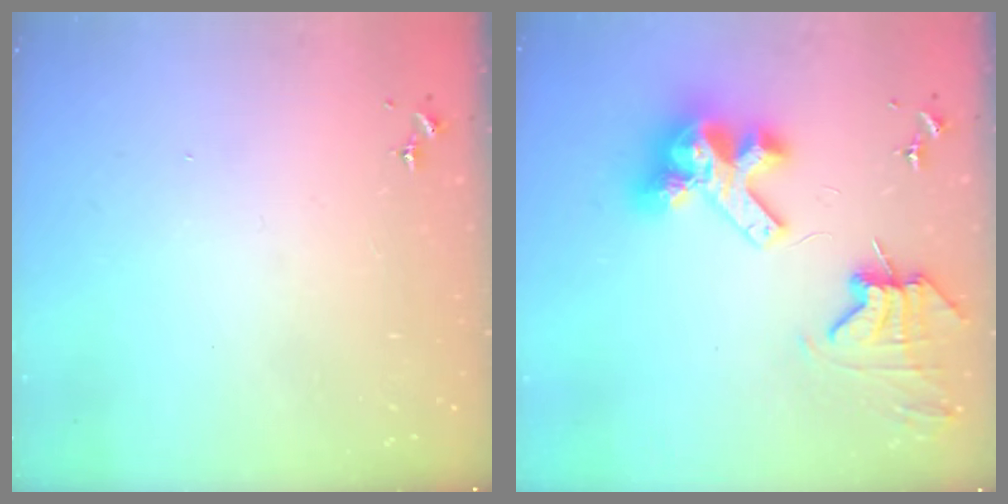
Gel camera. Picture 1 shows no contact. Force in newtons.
{"total": 13.1, "press": 12.9, "slide": 1.8}